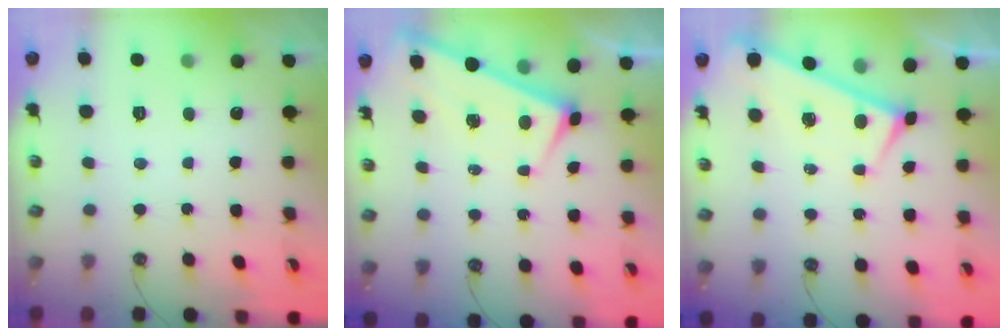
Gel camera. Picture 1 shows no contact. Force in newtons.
{"total": 1.1, "press": 1.0, "slide": 0.3}
{"total": 0.0}